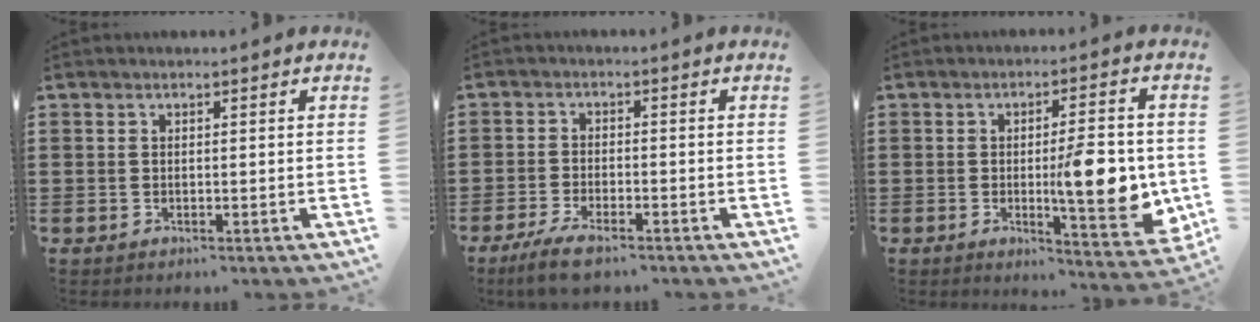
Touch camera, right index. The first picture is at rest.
{"total": 4.1, "force": [-3.3, 0.7, 2.3], "torque": [-0.059, -0.006, -0.068]}
{"total": 11.2, "force": [-1.0, 2.8, 10.8], "torque": [-0.137, -0.015, -0.017]}